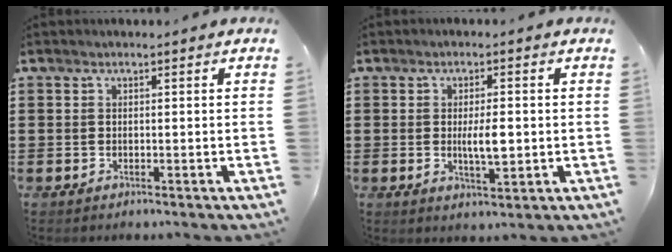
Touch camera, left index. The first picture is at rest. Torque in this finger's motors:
{"motor_torque": [1.08, -0.05, 0.18, 0.07]}